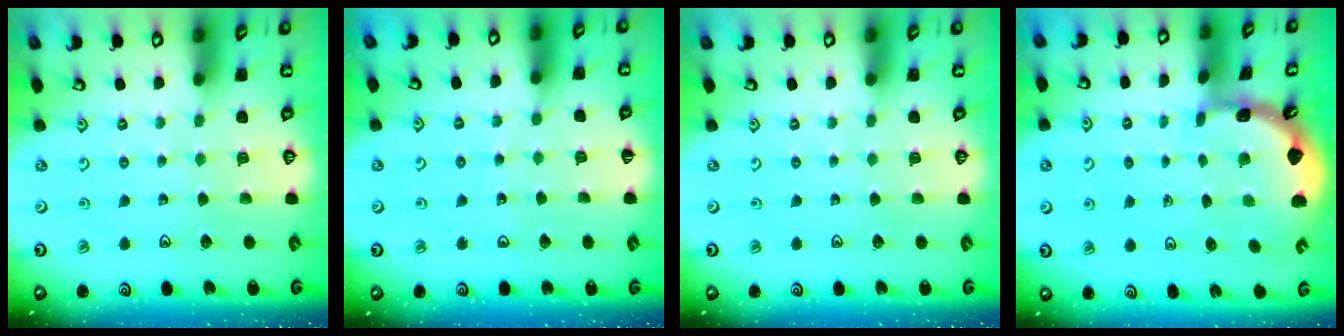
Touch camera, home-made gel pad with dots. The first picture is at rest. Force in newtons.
{"total": 2.9, "press": 2.9, "slide": 0.4}
{"total": 0.0}
{"total": 1.8, "press": 1.8, "slide": 0.1}